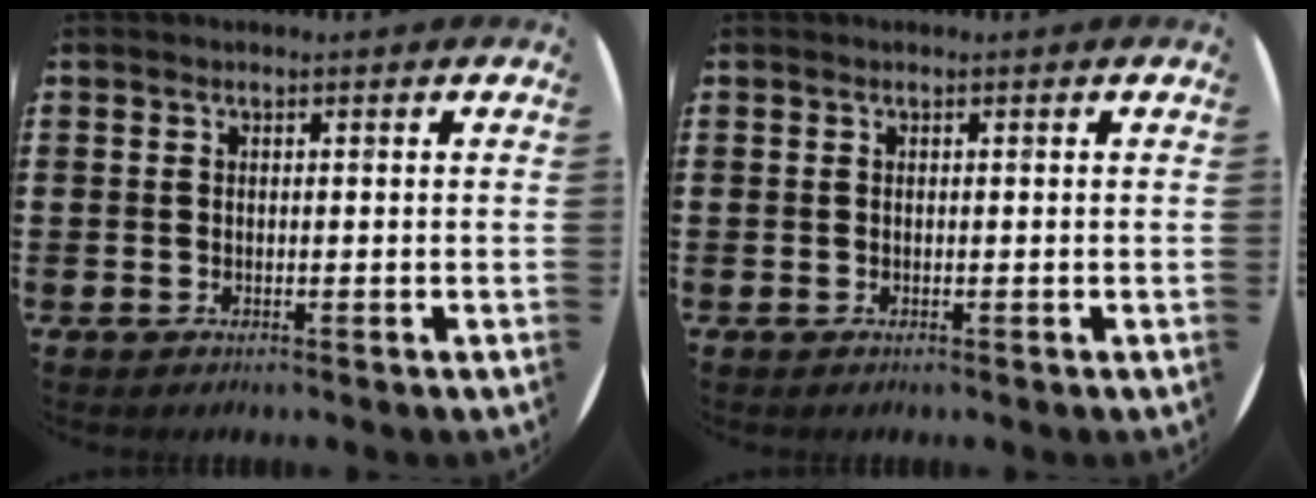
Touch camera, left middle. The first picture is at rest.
{"total": 0.0}